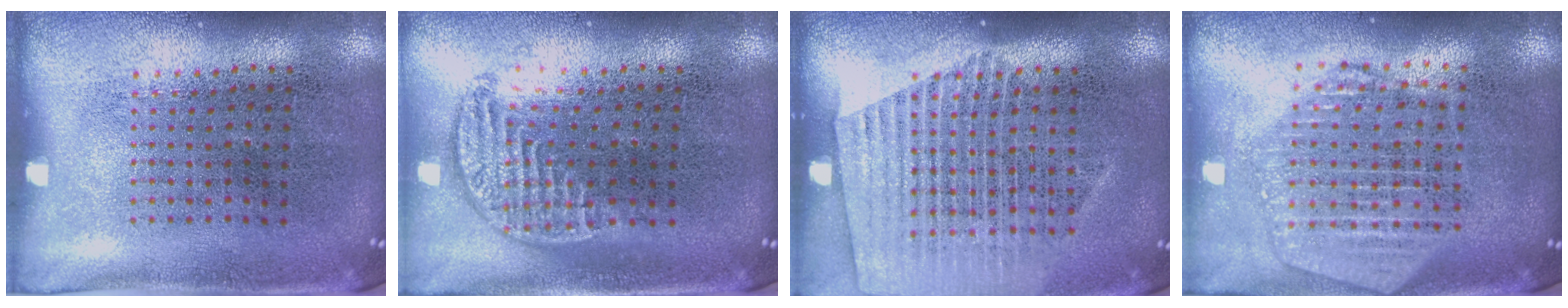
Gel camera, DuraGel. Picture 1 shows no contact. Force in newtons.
{"total": 1.2, "press": 1.0, "slide": 0.6}
{"total": 1.6, "press": 1.6, "slide": 0.5}
{"total": 2.3, "press": 2.0, "slide": 1.1}